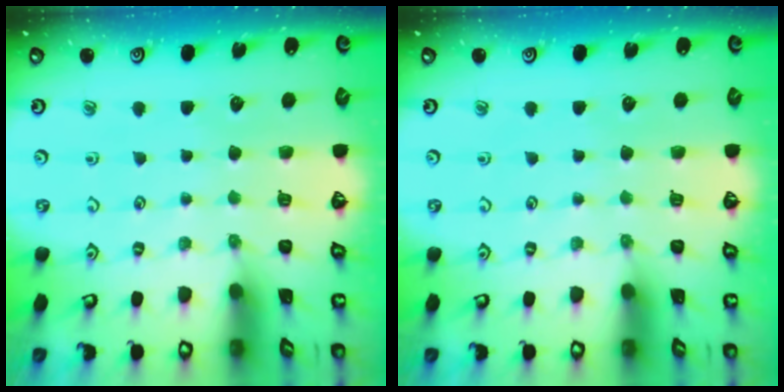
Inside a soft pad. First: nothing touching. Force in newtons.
{"total": 0.0}